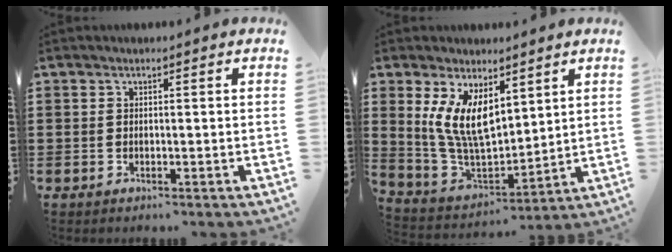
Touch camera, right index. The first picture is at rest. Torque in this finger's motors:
{"motor_torque": [0.93, 0.71, 0.42, 0.21]}